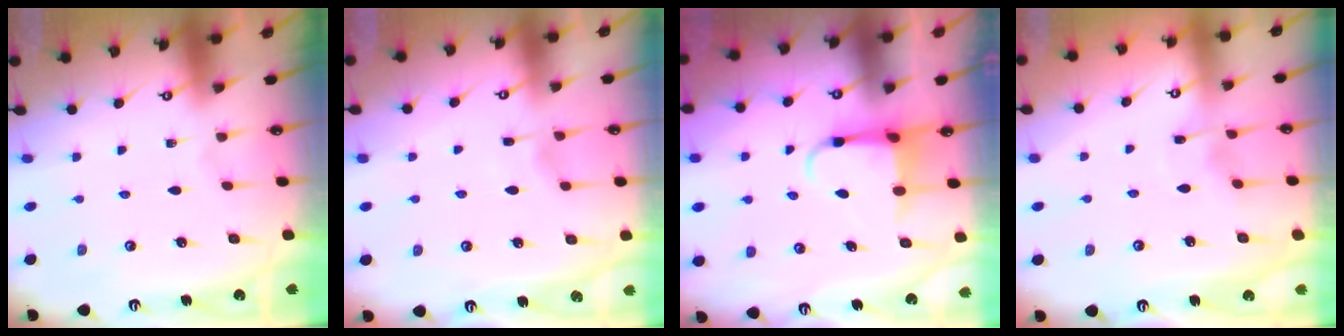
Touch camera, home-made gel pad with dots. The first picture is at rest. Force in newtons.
{"total": 2.2, "press": 2.2, "slide": 0.3}
{"total": 4.4, "press": 4.3, "slide": 0.3}
{"total": 2.9, "press": 2.9, "slide": 0.2}